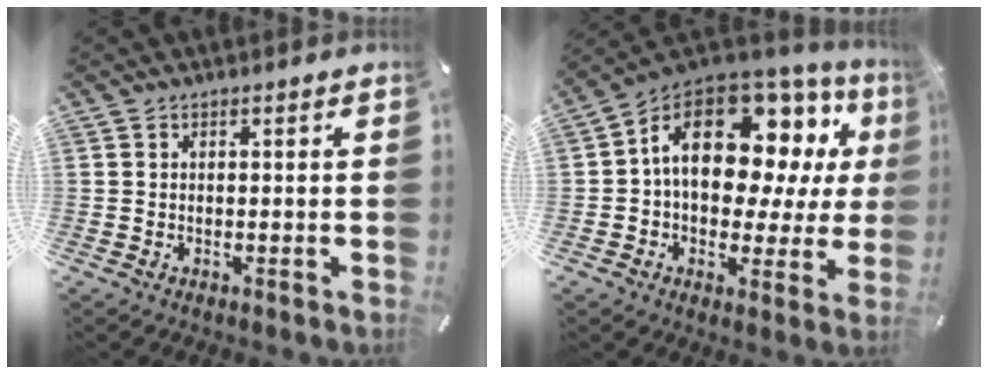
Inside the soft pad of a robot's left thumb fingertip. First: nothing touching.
{"total": 18.1, "force": [5.5, 11.6, 12.7], "torque": [-0.209, -0.030, 0.094]}